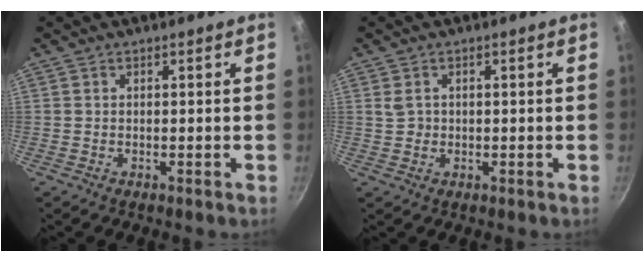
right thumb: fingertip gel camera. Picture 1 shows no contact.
{"total": 2.0, "force": [0.4, 1.7, 1.0], "torque": [-0.014, 0.002, 0.013]}